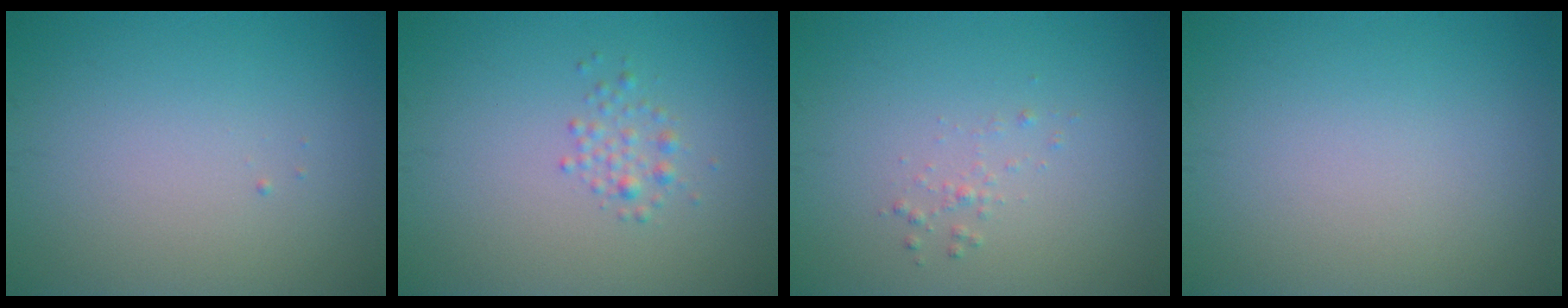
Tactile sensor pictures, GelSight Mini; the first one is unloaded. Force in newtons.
{"total": 1.4, "press": 1.4, "slide": 0.1}
{"total": 0.7, "press": 0.7, "slide": 0.1}
{"total": 0.0}